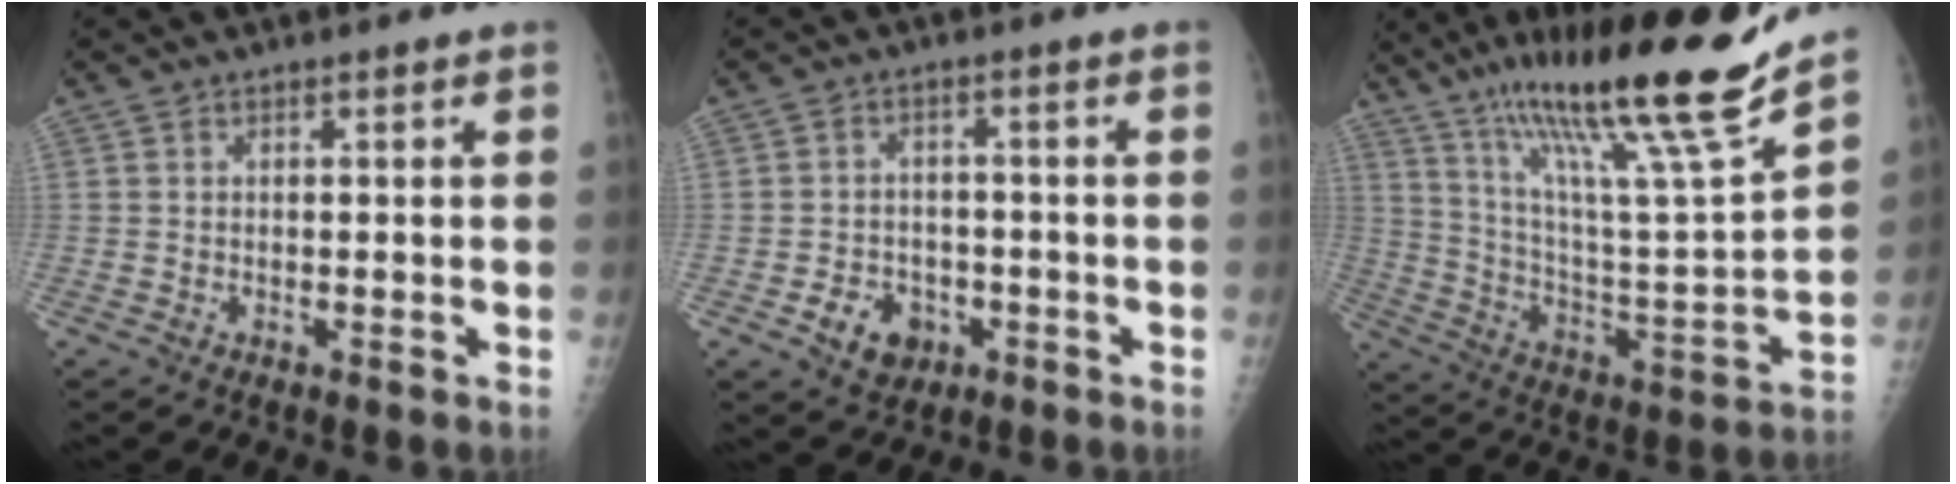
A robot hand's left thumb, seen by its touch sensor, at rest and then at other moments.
{"total": 6.1, "force": [-2.4, 4.9, 2.7], "torque": [-0.025, 0.013, -0.032]}
{"total": 25.5, "force": [17.7, 1.8, 18.2], "torque": [-0.281, -0.064, 0.307]}